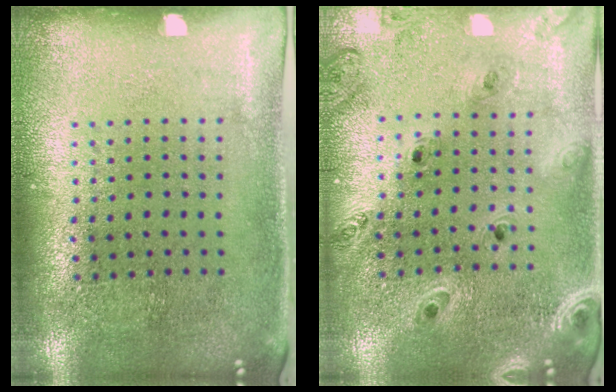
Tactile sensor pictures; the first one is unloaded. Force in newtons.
{"total": 1.3, "press": 1.3, "slide": 0.2}